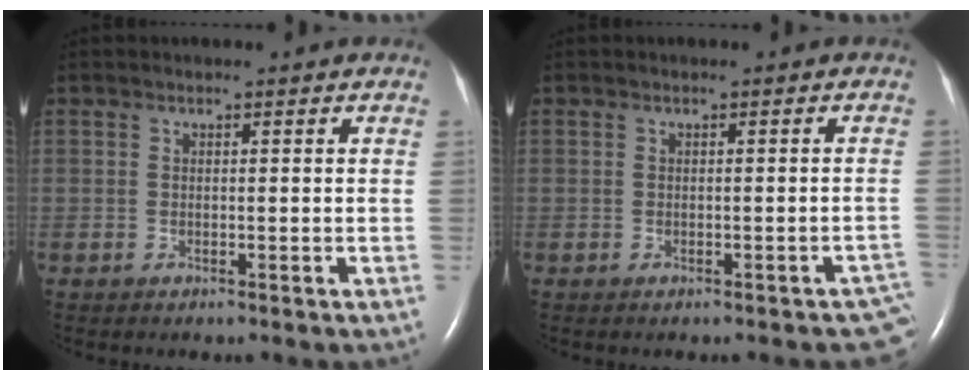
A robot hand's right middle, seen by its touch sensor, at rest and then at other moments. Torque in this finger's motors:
{"motor_torque": [-0.03, 0.03, 0.01, 0.00]}